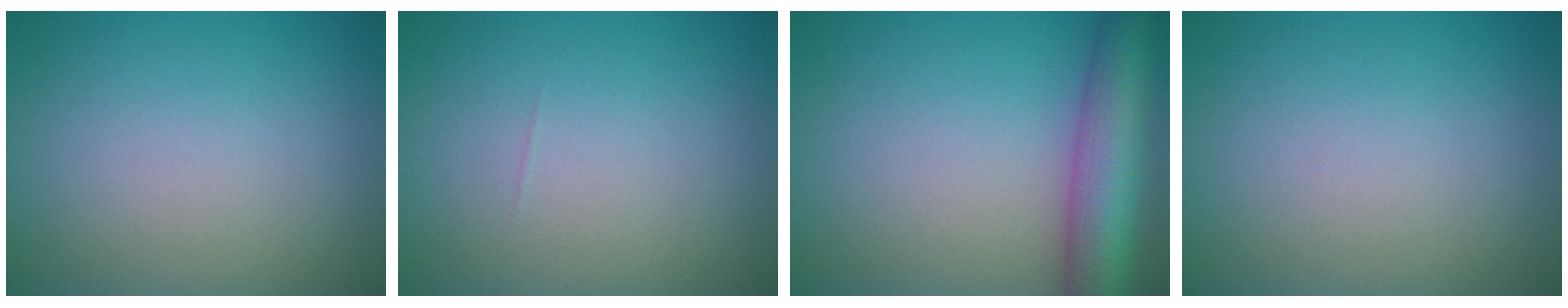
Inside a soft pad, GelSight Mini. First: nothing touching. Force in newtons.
{"total": 0.0}
{"total": 8.4, "press": 8.4, "slide": 0.3}
{"total": 0.0}